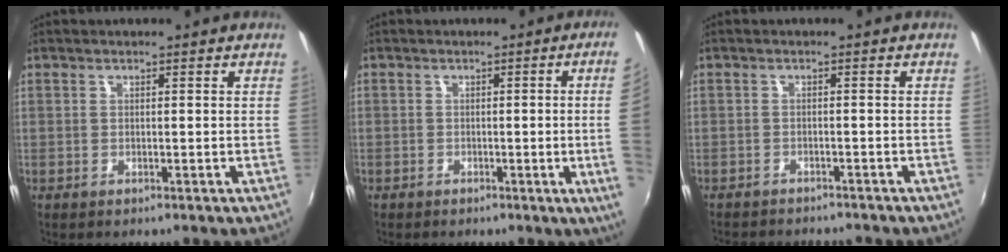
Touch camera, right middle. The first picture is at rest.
{"total": 7.4, "force": [-0.4, -1.3, 7.2], "torque": [-0.082, -0.010, -0.005]}
{"total": 6.9, "force": [-6.4, 1.4, 2.2], "torque": [-0.056, -0.015, -0.094]}